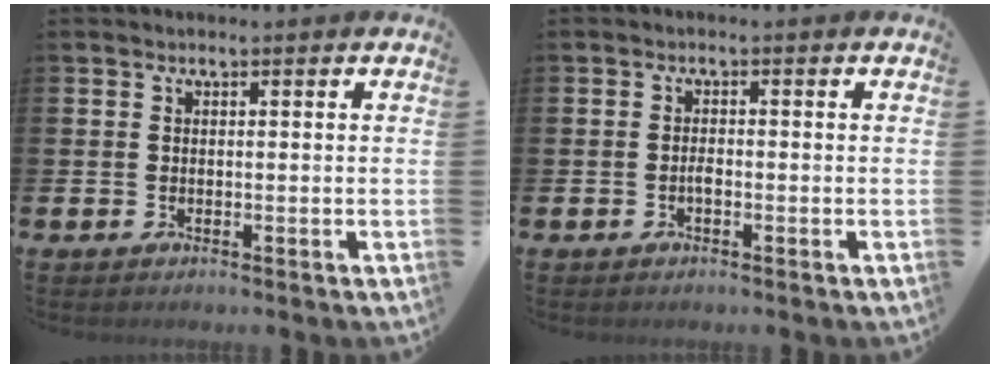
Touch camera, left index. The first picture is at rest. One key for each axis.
{"total": 1.1, "fx": -0.5, "fy": 0.4, "fz": 0.9, "tx": -0.014, "ty": -0.003, "tz": -0.010}